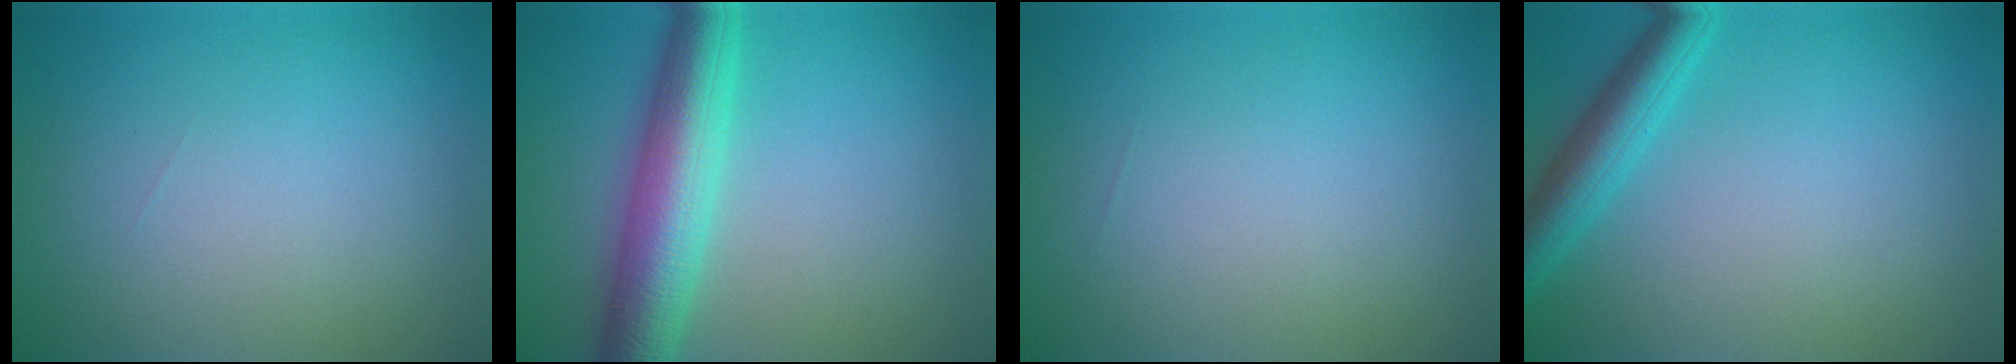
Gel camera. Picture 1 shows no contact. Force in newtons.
{"total": 7.1, "press": 7.1, "slide": 0.0}
{"total": 0.0}
{"total": 3.9, "press": 3.9, "slide": 0.2}